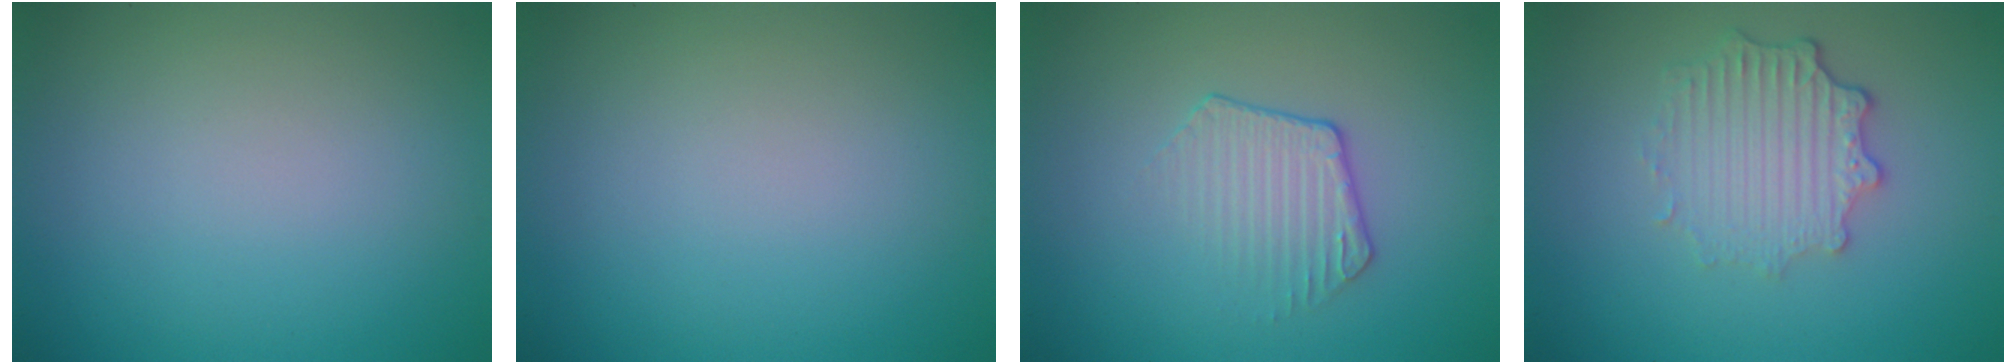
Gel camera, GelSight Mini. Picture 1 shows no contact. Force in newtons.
{"total": 0.0}
{"total": 2.1, "press": 1.5, "slide": 1.4}
{"total": 3.6, "press": 2.9, "slide": 2.2}